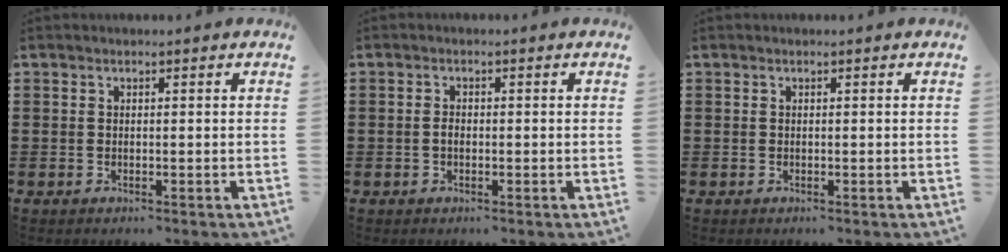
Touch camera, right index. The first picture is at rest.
{"total": 1.2, "force": [-0.3, 0.7, 1.0], "torque": [-0.021, 0.001, -0.005]}
{"total": 0.0}